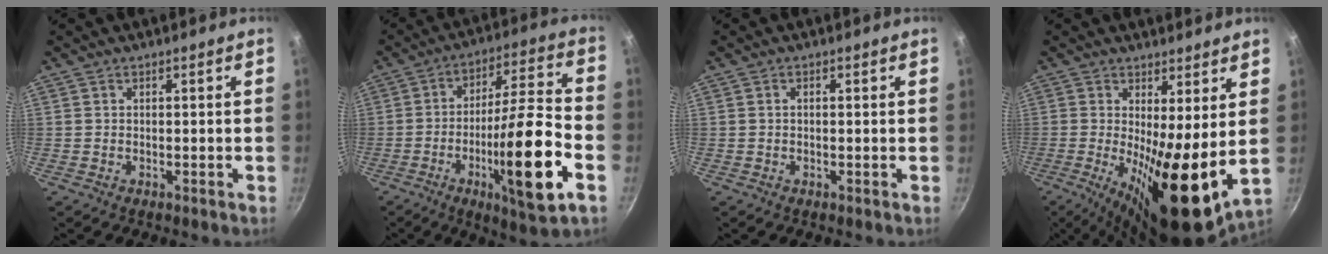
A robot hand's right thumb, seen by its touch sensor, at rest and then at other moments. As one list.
[{"total": 20.3, "force": [-6.6, 3.5, 18.8], "torque": [-0.297, 0.029, -0.103]}, {"total": 0.7, "force": [0.1, 0.2, 0.6], "torque": [-0.013, 0.002, 0.003]}, {"total": 15.6, "force": [1.0, 4.6, 14.9], "torque": [-0.220, -0.041, 0.021]}]